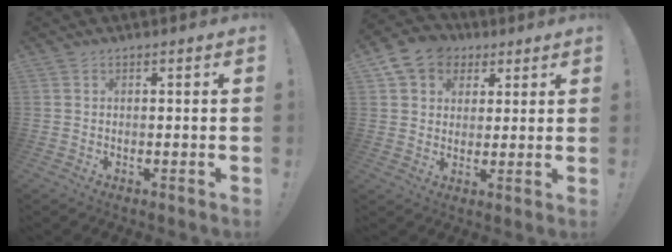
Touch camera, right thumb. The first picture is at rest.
{"total": 10.1, "force": [4.6, 8.4, 3.4], "torque": [-0.052, -0.017, 0.094]}